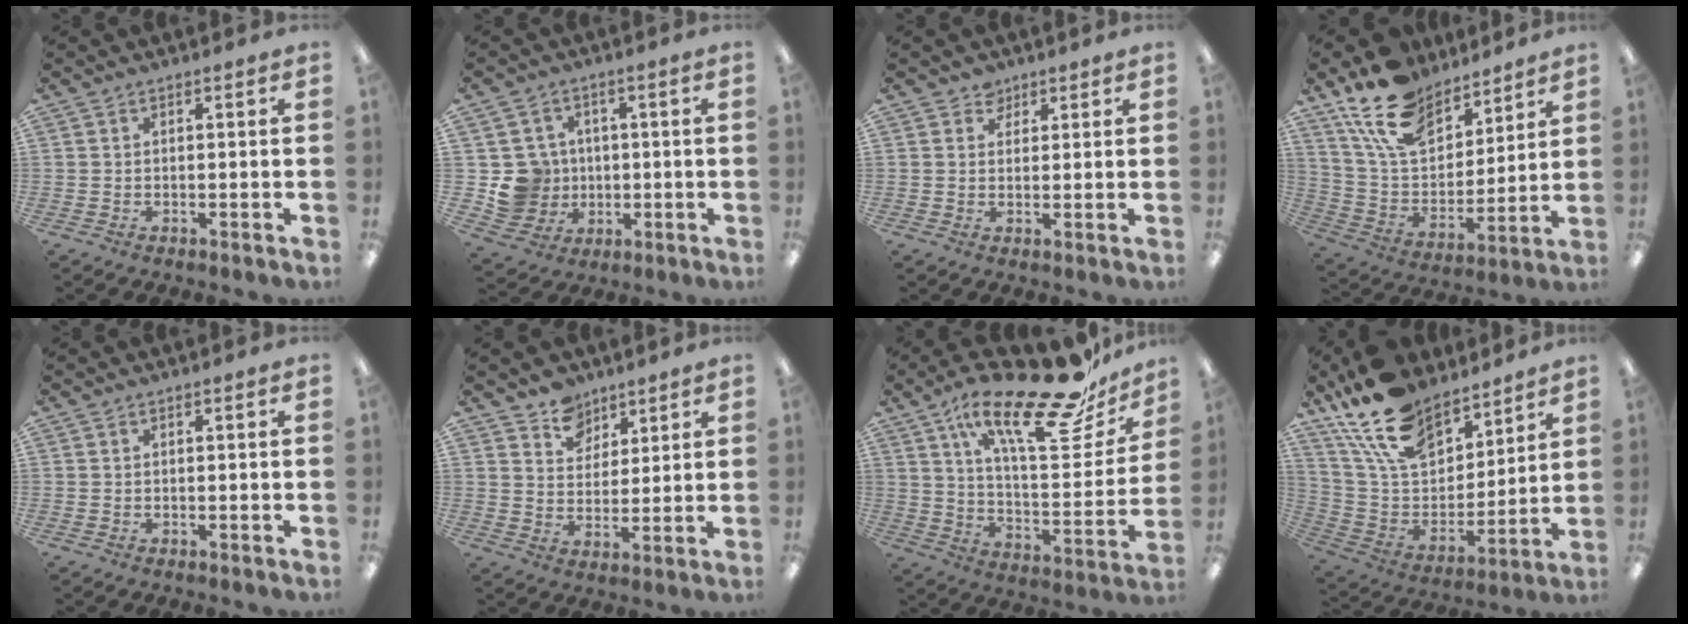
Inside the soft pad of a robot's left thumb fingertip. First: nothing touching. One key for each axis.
{"total": 9.4, "fx": 0.1, "fy": 9.3, "fz": 1.7, "tx": -0.055, "ty": 0.003, "tz": 0.015}
{"total": 3.1, "fx": 2.2, "fy": 2.3, "fz": 0.3, "tx": 0.003, "ty": -0.007, "tz": 0.038}
{"total": 17.7, "fx": 13.0, "fy": 9.5, "fz": 7.5, "tx": -0.156, "ty": -0.069, "tz": 0.242}
{"total": 0.0}
{"total": 8.3, "fx": 6.3, "fy": 5.4, "fz": 0.6, "tx": -0.005, "ty": -0.045, "tz": 0.119}
{"total": 26.3, "fx": 17.9, "fy": 8.3, "fz": 17.3, "tx": -0.269, "ty": -0.109, "tz": 0.294}
{"total": 19.0, "fx": 14.1, "fy": 9.8, "fz": 8.1, "tx": -0.173, "ty": -0.079, "tz": 0.261}